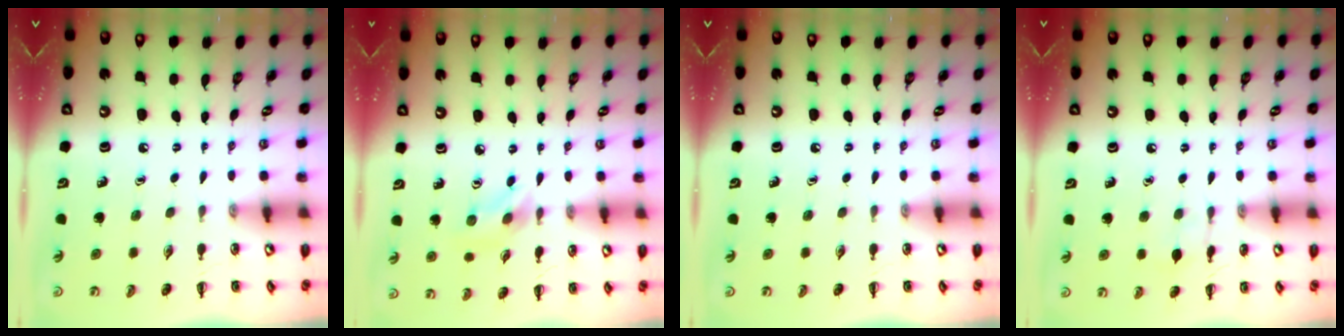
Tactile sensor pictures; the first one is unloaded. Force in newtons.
{"total": 2.7, "press": 2.6, "slide": 0.6}
{"total": 0.0}
{"total": 6.2, "press": 5.9, "slide": 1.8}